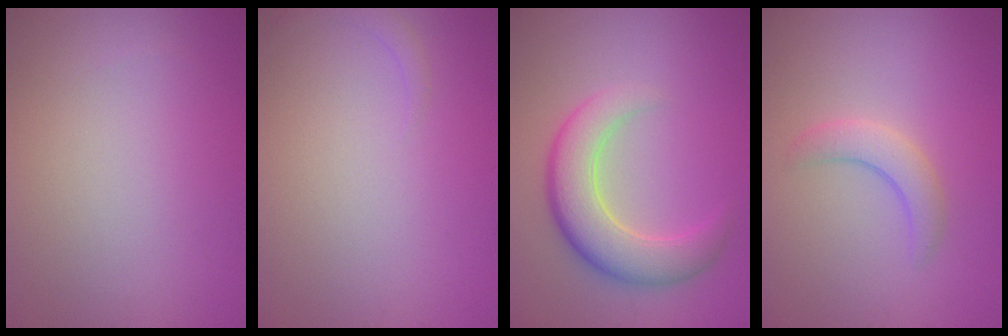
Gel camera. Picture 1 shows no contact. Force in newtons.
{"total": 0.8, "press": 0.8, "slide": 0.1}
{"total": 6.0, "press": 5.9, "slide": 0.3}
{"total": 2.5, "press": 2.5, "slide": 0.2}